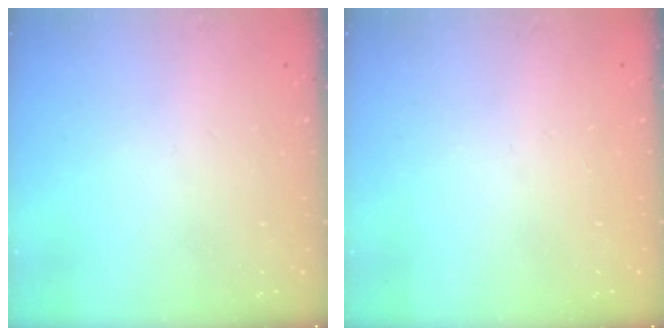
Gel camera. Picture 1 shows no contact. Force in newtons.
{"total": 1.6, "press": 1.6, "slide": 0.3}